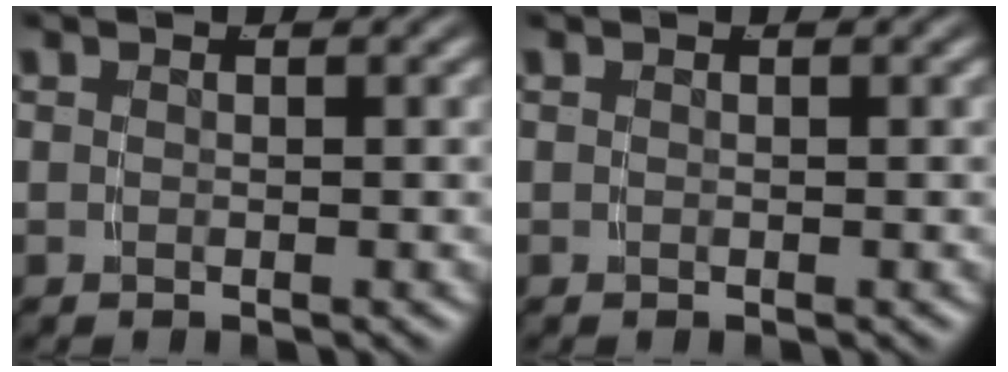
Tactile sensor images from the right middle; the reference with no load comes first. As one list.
[{"total": 0.0}]